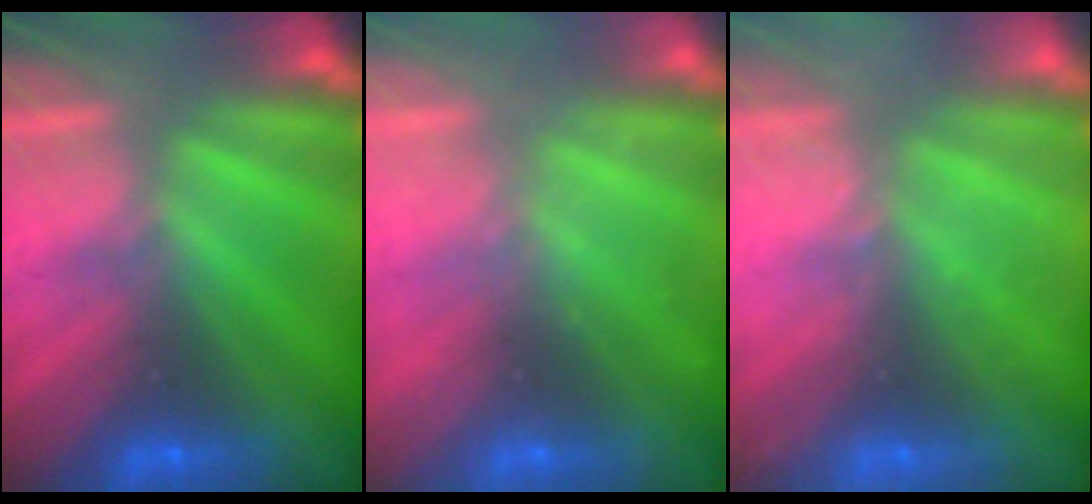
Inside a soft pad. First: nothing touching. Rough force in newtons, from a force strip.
{"total": 2.3}
{"total": 2.3}